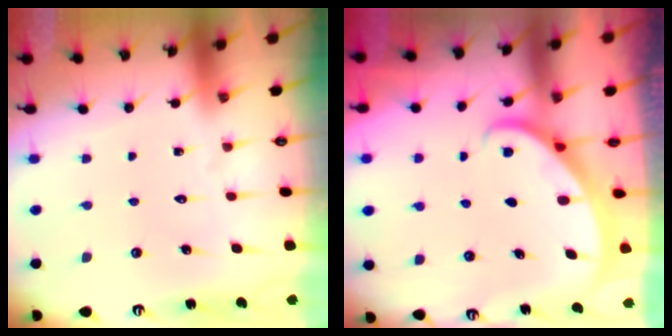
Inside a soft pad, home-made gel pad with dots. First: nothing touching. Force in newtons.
{"total": 1.4, "press": 1.4, "slide": 0.1}